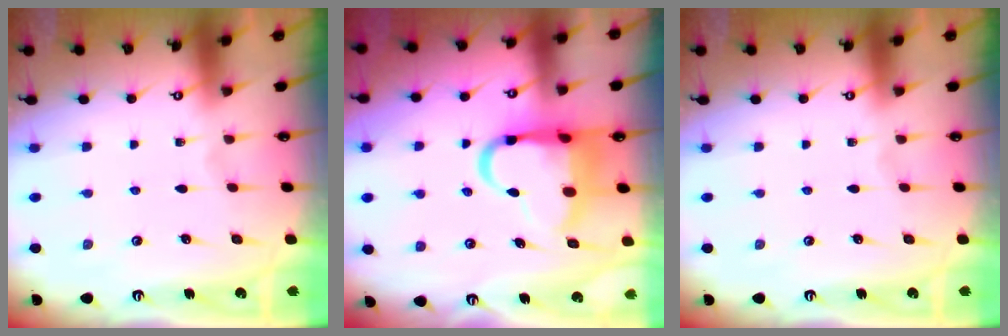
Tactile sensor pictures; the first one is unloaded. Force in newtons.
{"total": 12.7, "press": 12.5, "slide": 2.3}
{"total": 0.0}